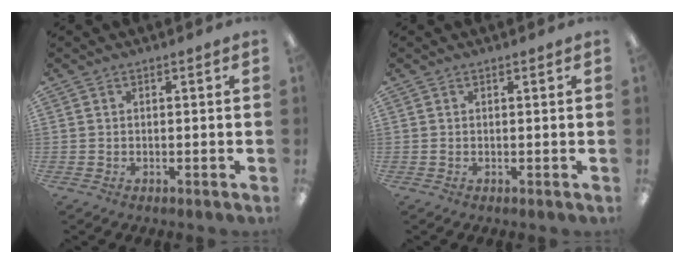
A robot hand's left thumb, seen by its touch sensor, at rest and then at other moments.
{"total": 0.5, "force": [0.2, 0.1, 0.5], "torque": [-0.010, 0.000, 0.004]}